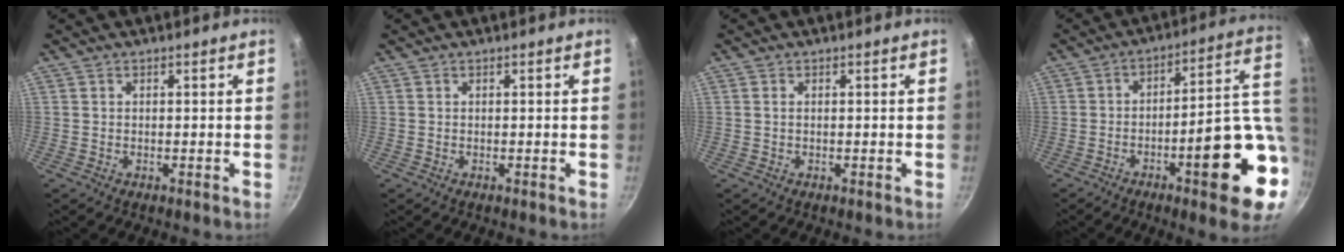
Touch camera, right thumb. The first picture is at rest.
{"total": 0.0}
{"total": 0.6, "force": [0.1, 0.3, 0.5], "torque": [-0.010, 0.002, 0.001]}
{"total": 18.8, "force": [-3.1, 5.4, 17.7], "torque": [-0.215, 0.018, -0.037]}